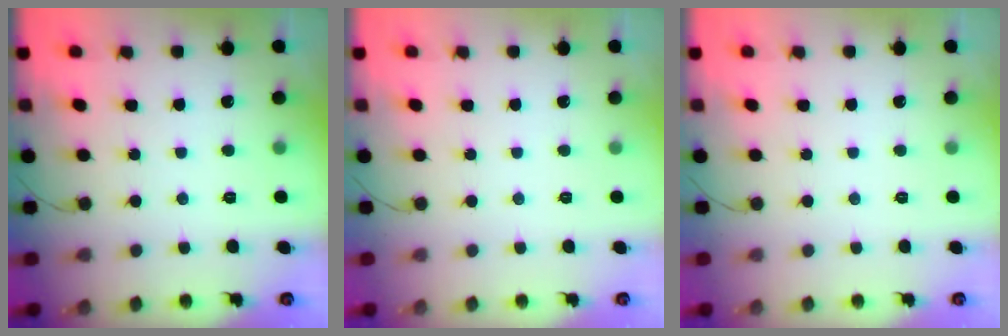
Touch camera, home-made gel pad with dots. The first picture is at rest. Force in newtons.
{"total": 0.0}
{"total": 0.0}